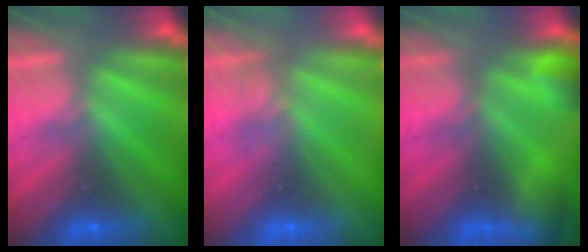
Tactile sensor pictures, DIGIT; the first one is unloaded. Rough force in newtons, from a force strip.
{"total": 1.8}
{"total": 4.9}